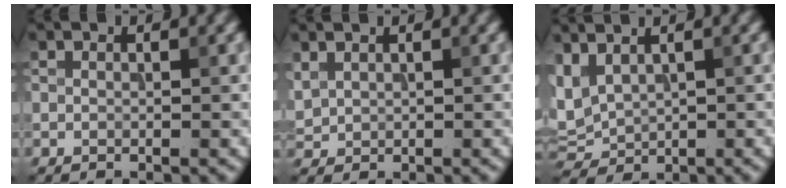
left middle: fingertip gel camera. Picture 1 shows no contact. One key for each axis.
{"total": 1.4, "fx": 0.9, "fy": 0.9, "fz": 0.4, "tx": -0.011, "ty": 0.003, "tz": 0.025}
{"total": 3.5, "fx": 1.4, "fy": 2.4, "fz": 2.2, "tx": -0.051, "ty": 0.006, "tz": 0.036}